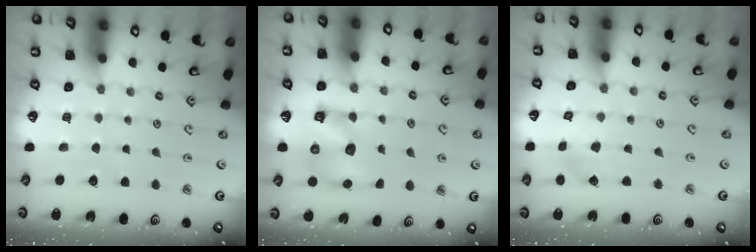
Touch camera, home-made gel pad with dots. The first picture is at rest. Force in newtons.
{"total": 7.3, "press": 7.2, "slide": 0.9}
{"total": 1.9, "press": 1.9, "slide": 0.2}